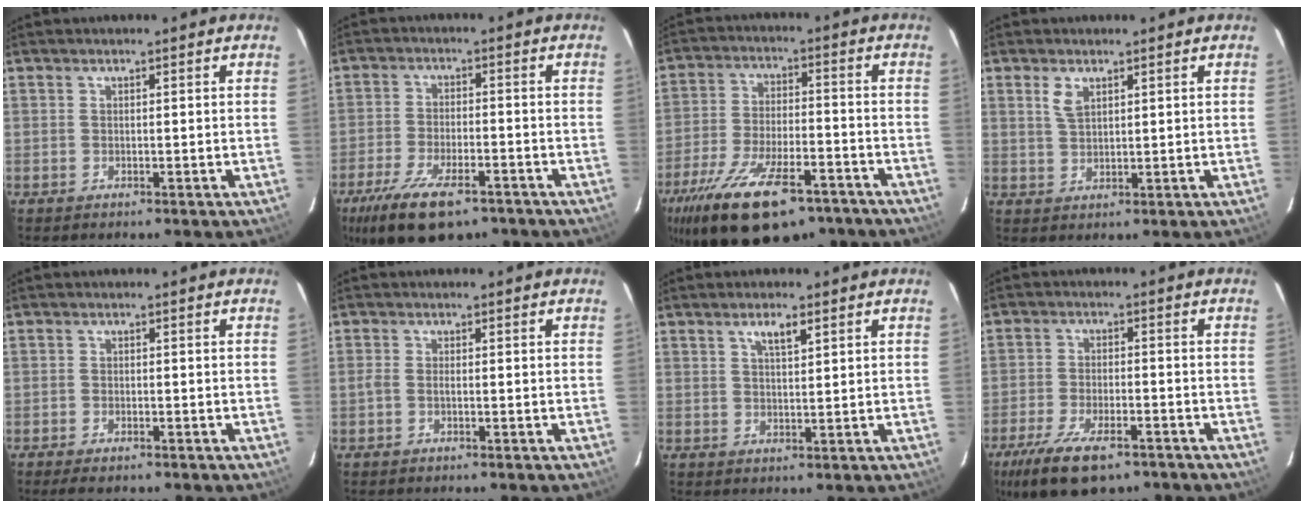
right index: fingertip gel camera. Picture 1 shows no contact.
{"total": 15.0, "force": [-10.1, 5.9, 9.4], "torque": [-0.207, -0.036, -0.169]}
{"total": 21.9, "force": [-14.8, 8.9, 13.5], "torque": [-0.268, -0.037, -0.231]}
{"total": 3.2, "force": [1.7, 1.6, 2.2], "torque": [-0.042, 0.002, 0.035]}
{"total": 2.7, "force": [-2.2, 0.9, 1.4], "torque": [-0.035, -0.008, -0.038]}
{"total": 1.2, "force": [-0.4, 0.3, 1.1], "torque": [-0.026, 0.000, -0.010]}
{"total": 3.0, "force": [1.8, 0.8, 2.3], "torque": [-0.038, 0.004, 0.032]}
{"total": 14.2, "force": [-9.7, 5.7, 8.7], "torque": [-0.195, -0.035, -0.165]}